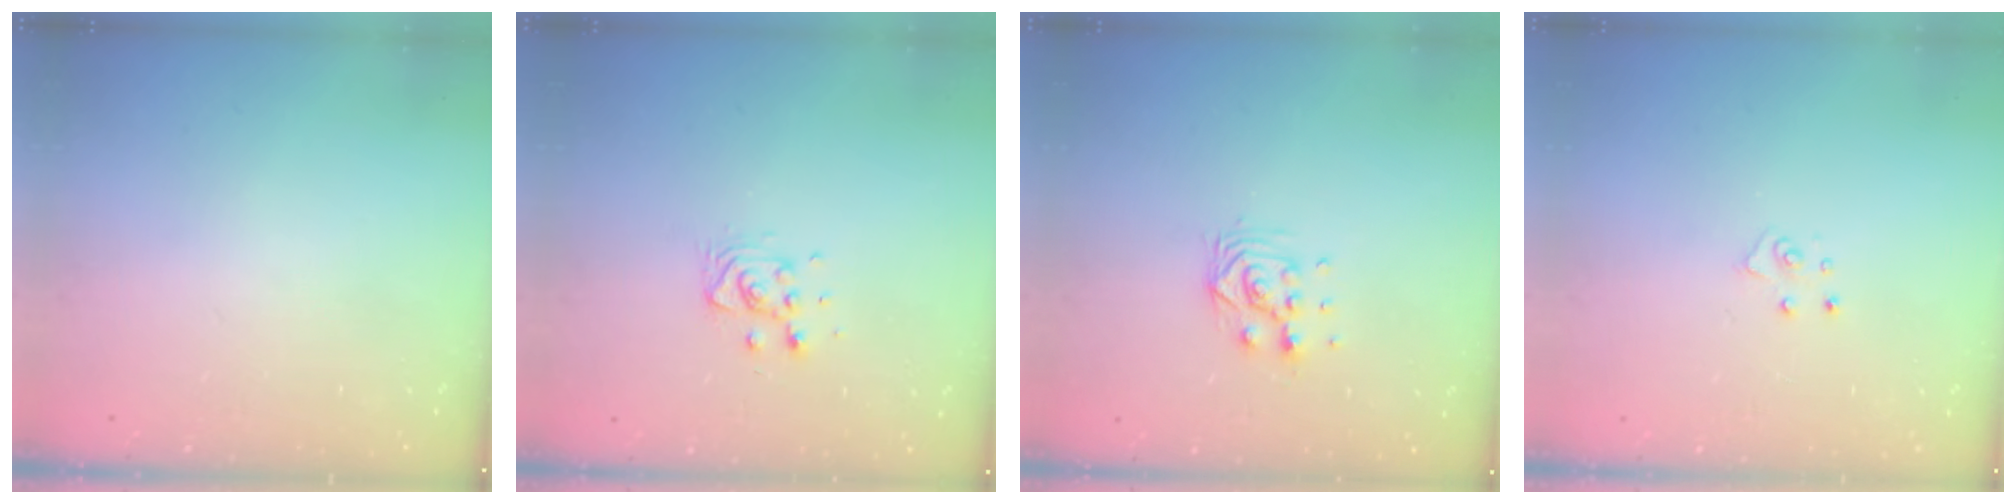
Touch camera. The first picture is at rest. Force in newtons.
{"total": 9.3, "press": 9.0, "slide": 2.3}
{"total": 7.3, "press": 7.2, "slide": 0.6}
{"total": 4.0, "press": 4.0, "slide": 0.3}